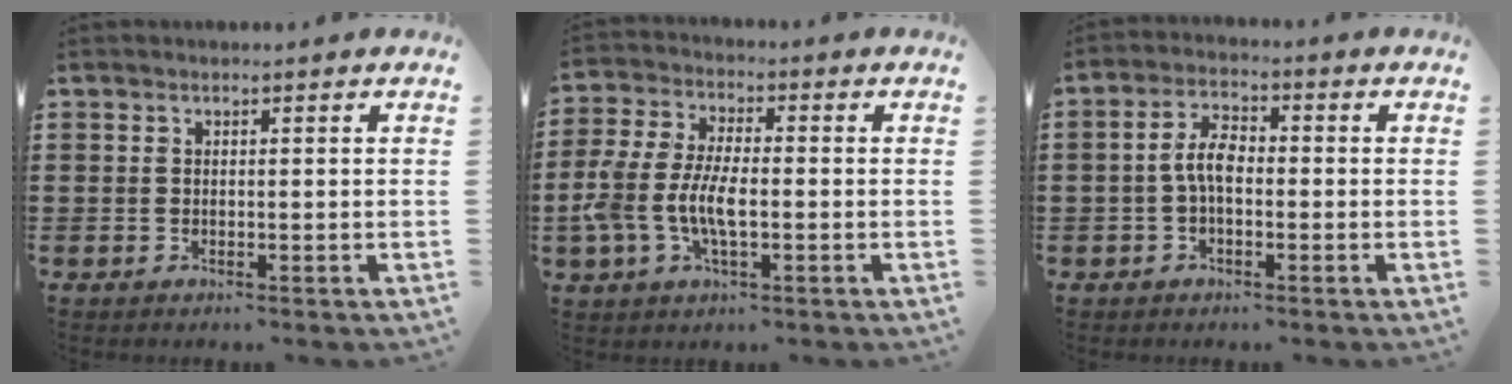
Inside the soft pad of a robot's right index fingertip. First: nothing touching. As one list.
[{"total": 7.7, "force": [-2.0, 3.6, 6.5], "torque": [-0.161, -0.007, -0.047]}, {"total": 4.9, "force": [-0.7, 2.4, 4.2], "torque": [-0.090, 0.005, -0.016]}]